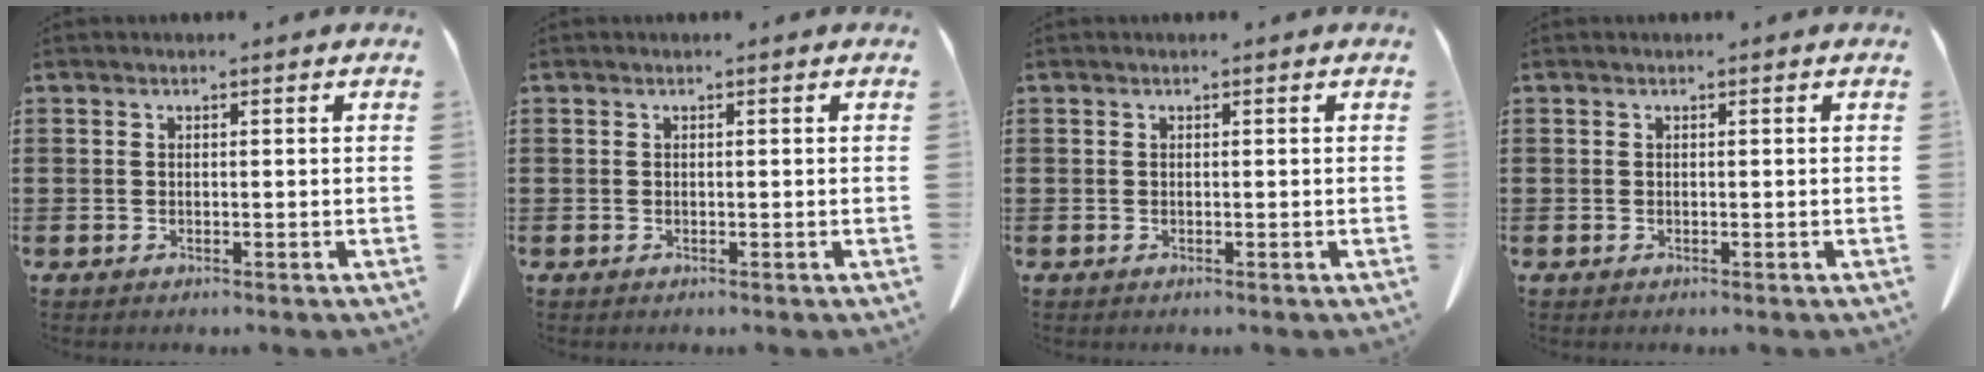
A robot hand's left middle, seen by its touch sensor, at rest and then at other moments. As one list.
[{"total": 0.0}, {"total": 0.0}, {"total": 0.0}]